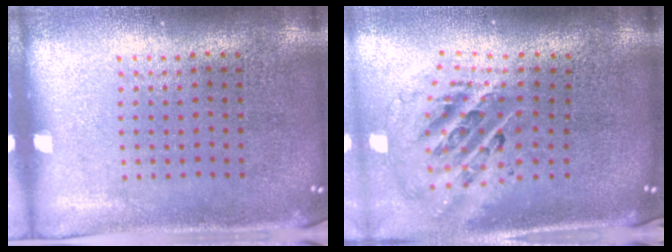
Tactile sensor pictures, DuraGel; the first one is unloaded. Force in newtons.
{"total": 2.8, "press": 1.9, "slide": 2.1}